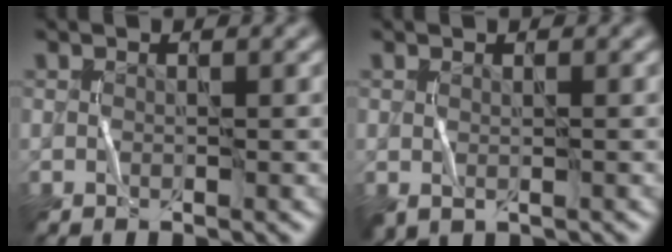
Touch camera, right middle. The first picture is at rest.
{"total": 0.9, "force": [-0.1, 0.5, 0.8], "torque": [-0.014, -0.005, 0.002]}